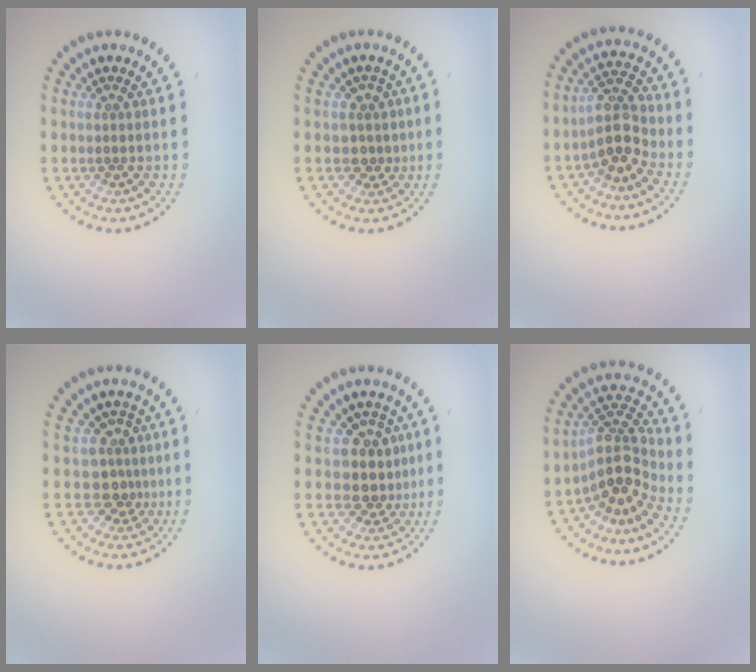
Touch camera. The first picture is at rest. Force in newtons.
{"total": 2.0, "press": 1.7, "slide": 1.2}
{"total": 3.6, "press": 3.2, "slide": 1.5}
{"total": 2.8, "press": 2.0, "slide": 2.0}
{"total": 3.5, "press": 2.9, "slide": 2.0}
{"total": 4.3, "press": 3.1, "slide": 3.0}